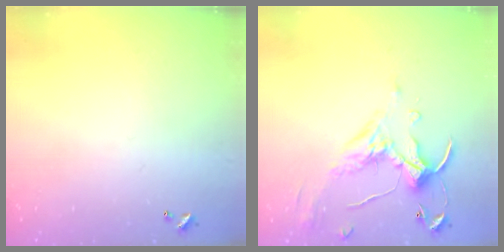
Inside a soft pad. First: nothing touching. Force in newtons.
{"total": 1.3, "press": 0.8, "slide": 1.0}